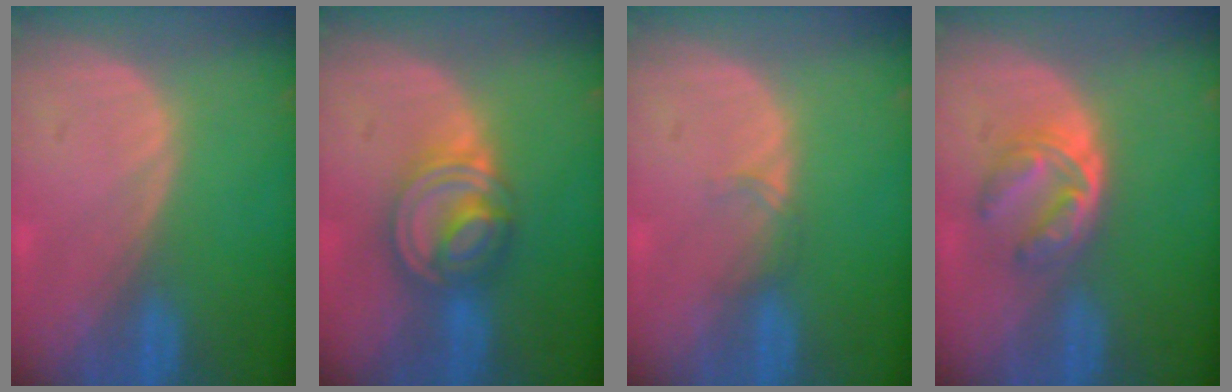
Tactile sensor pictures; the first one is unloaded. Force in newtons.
{"total": 7.9, "press": 6.7, "slide": 4.1}
{"total": 1.3, "press": 1.2, "slide": 0.2}
{"total": 6.2, "press": 5.1, "slide": 3.6}